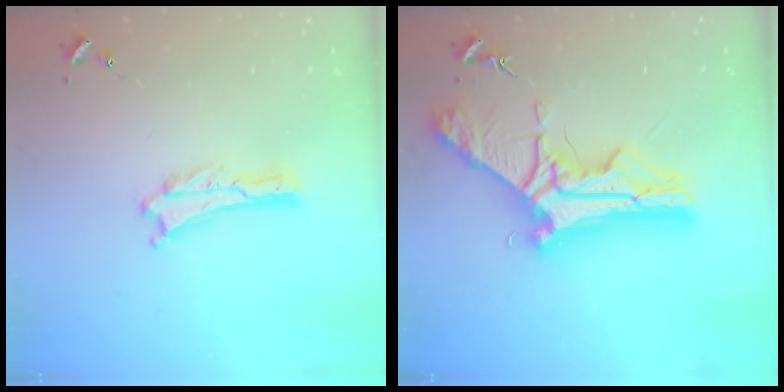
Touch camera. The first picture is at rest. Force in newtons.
{"total": 12.1, "press": 12.0, "slide": 1.1}